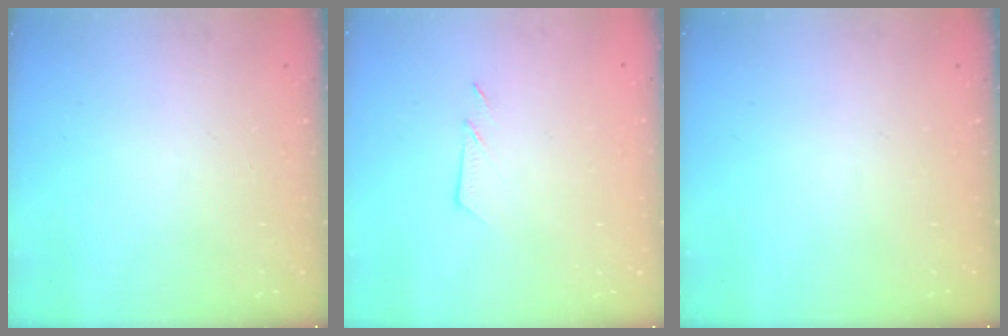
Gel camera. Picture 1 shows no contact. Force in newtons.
{"total": 4.2, "press": 4.2, "slide": 0.5}
{"total": 0.0}